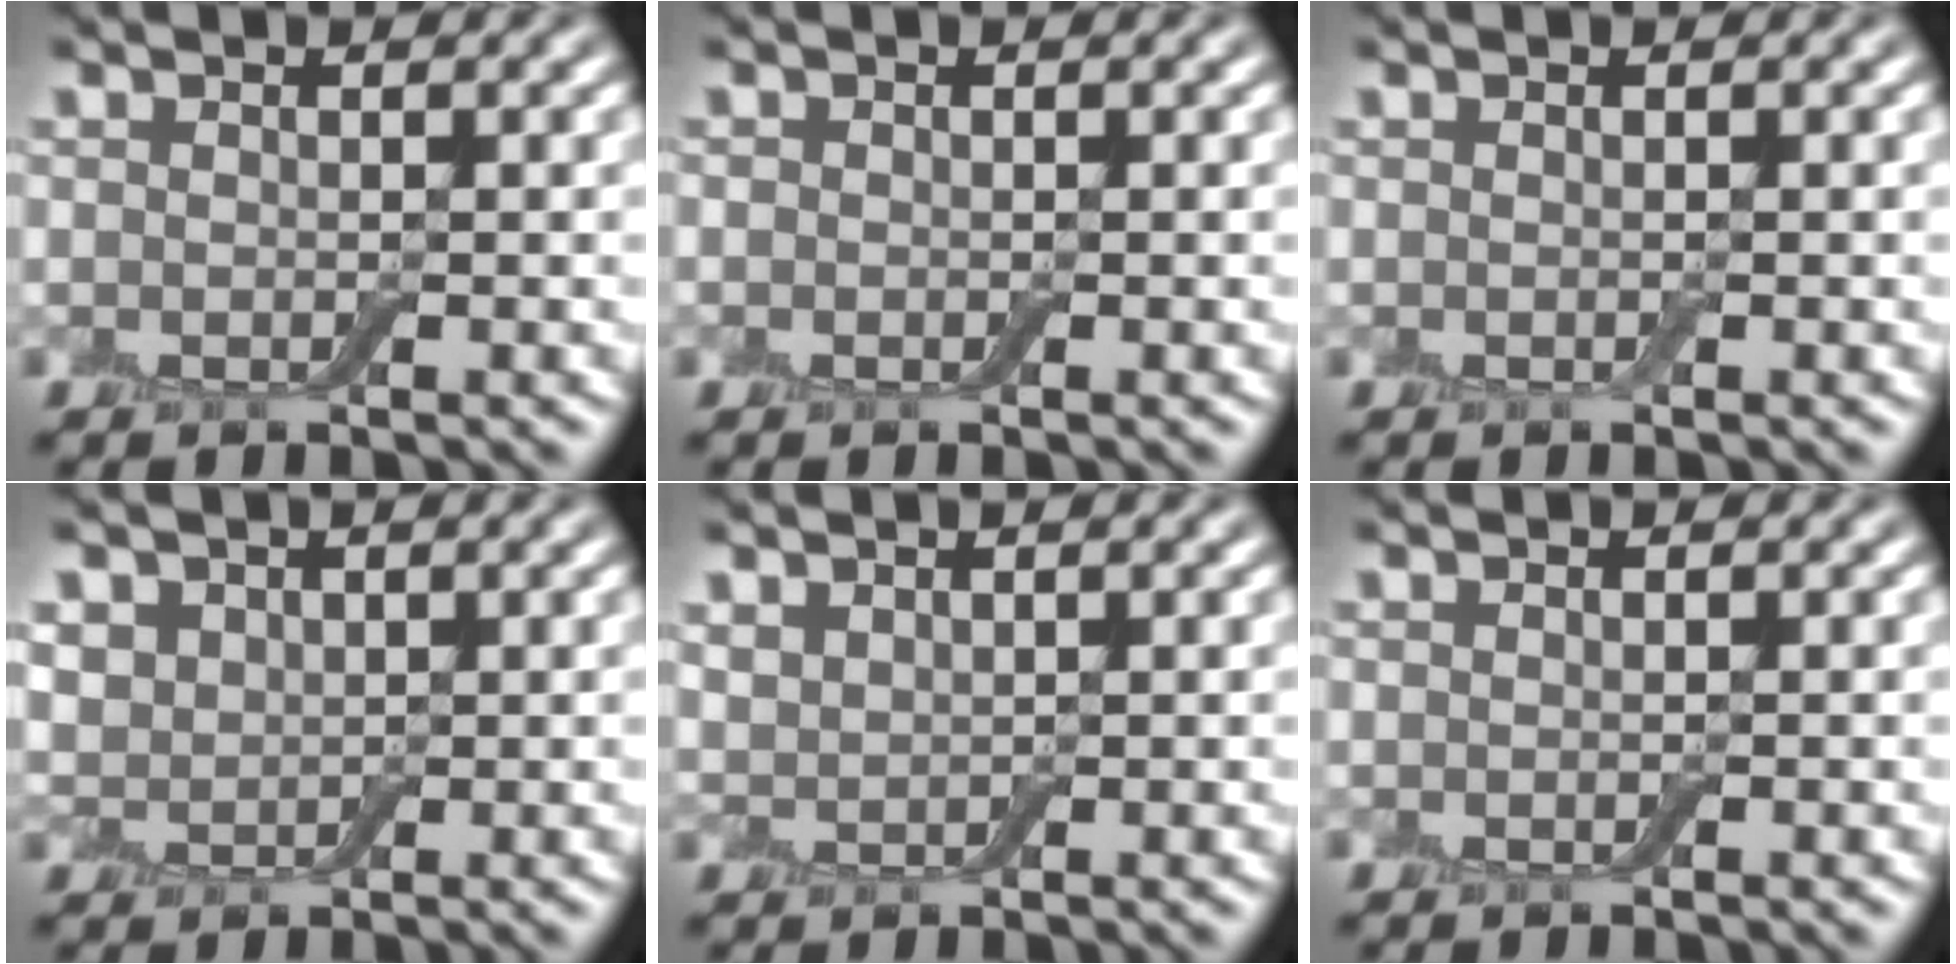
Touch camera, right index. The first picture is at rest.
{"total": 0.0}
{"total": 0.0}
{"total": 2.3, "force": [1.0, 1.9, 0.9], "torque": [-0.023, -0.002, 0.016]}
{"total": 1.2, "force": [0.9, 0.7, 0.3], "torque": [-0.012, 0.000, 0.023]}
{"total": 0.0}